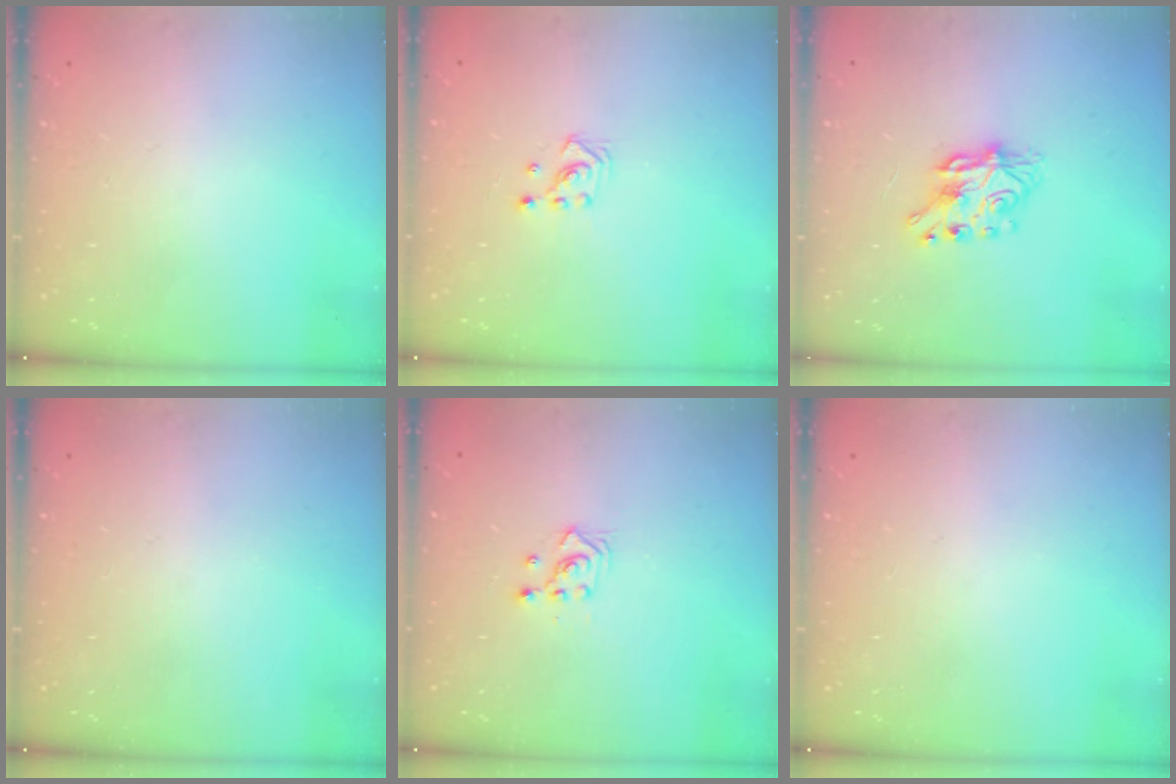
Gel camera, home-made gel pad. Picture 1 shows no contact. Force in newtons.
{"total": 2.6, "press": 2.6, "slide": 0.3}
{"total": 7.1, "press": 7.1, "slide": 0.2}
{"total": 0.0}
{"total": 2.3, "press": 2.3, "slide": 0.3}
{"total": 0.0}